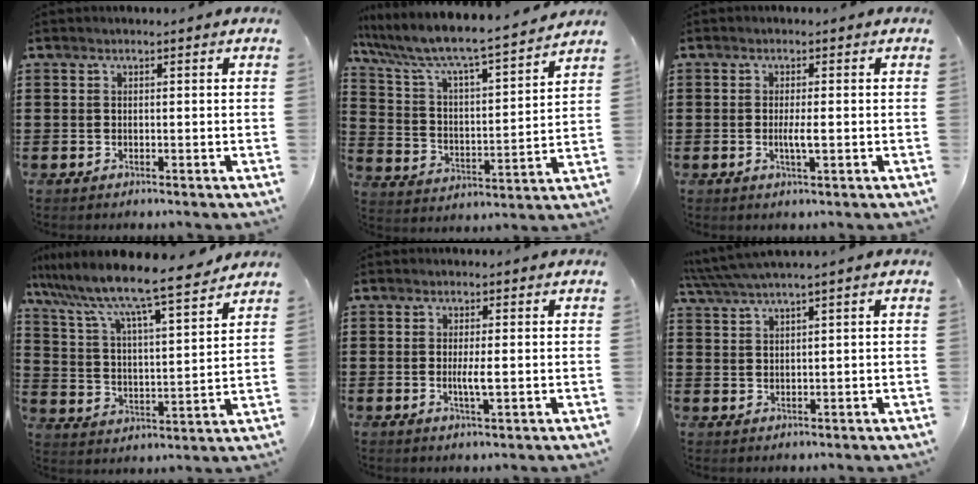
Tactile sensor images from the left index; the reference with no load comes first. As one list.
[{"total": 6.1, "force": [5.5, 0.4, 2.6], "torque": [-0.078, -0.048, 0.083]}, {"total": 2.5, "force": [-0.3, 0.3, 2.5], "torque": [-0.052, -0.007, -0.009]}, {"total": 8.2, "force": [7.4, -0.1, 3.5], "torque": [-0.101, -0.056, 0.118]}, {"total": 2.7, "force": [-0.2, 0.3, 2.7], "torque": [-0.056, -0.008, -0.006]}, {"total": 2.6, "force": [2.0, -0.5, 1.6], "torque": [-0.038, -0.004, 0.036]}]